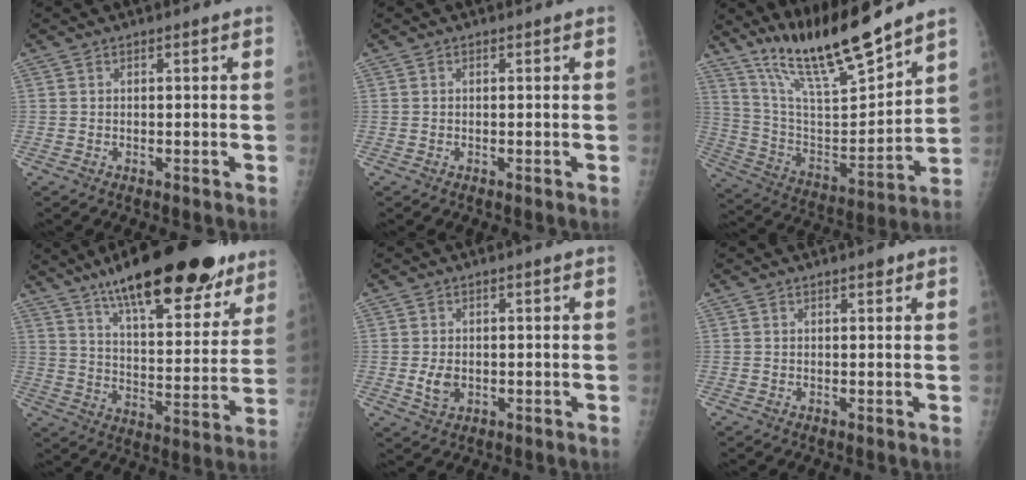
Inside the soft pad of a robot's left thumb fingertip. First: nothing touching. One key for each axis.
{"total": 0.0}
{"total": 18.6, "fx": 15.4, "fy": 2.2, "fz": 10.2, "tx": -0.152, "ty": -0.092, "tz": 0.286}
{"total": 27.5, "fx": 19.5, "fy": 8.3, "fz": 17.5, "tx": -0.230, "ty": -0.067, "tz": 0.294}
{"total": 3.6, "fx": -0.3, "fy": 2.5, "fz": 2.6, "tx": -0.043, "ty": -0.007, "tz": 0.001}
{"total": 1.3, "fx": 0.9, "fy": 0.3, "fz": 0.8, "tx": -0.009, "ty": -0.003, "tz": 0.012}